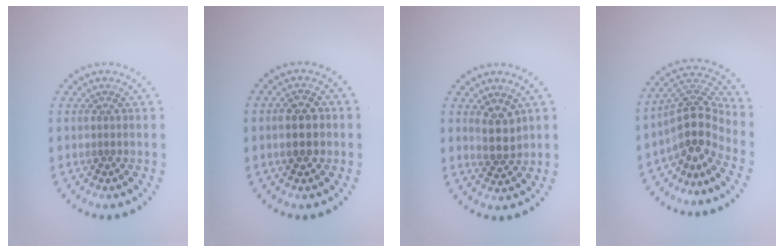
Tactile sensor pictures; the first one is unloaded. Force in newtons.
{"total": 2.8, "press": 2.8, "slide": 0.2}
{"total": 2.5, "press": 2.3, "slide": 1.1}
{"total": 4.3, "press": 3.4, "slide": 2.7}